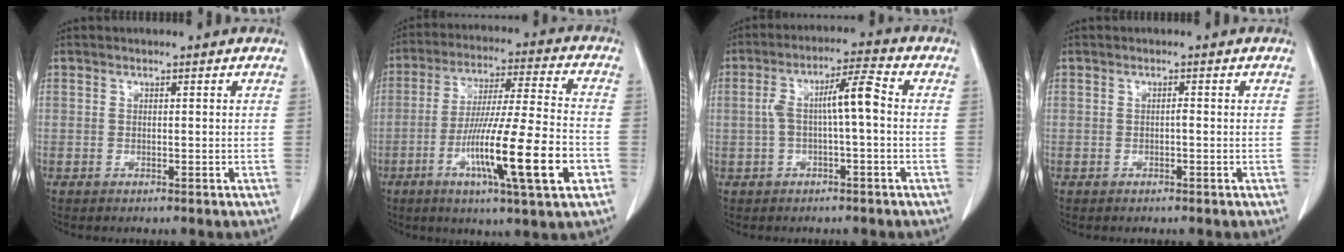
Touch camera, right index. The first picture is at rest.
{"total": 17.9, "force": [-6.2, 0.4, 16.8], "torque": [-0.284, -0.018, -0.103]}
{"total": 6.9, "force": [0.0, 0.9, 6.9], "torque": [-0.129, 0.027, 0.000]}
{"total": 1.5, "force": [-0.4, 0.1, 1.4], "torque": [-0.023, 0.004, -0.007]}